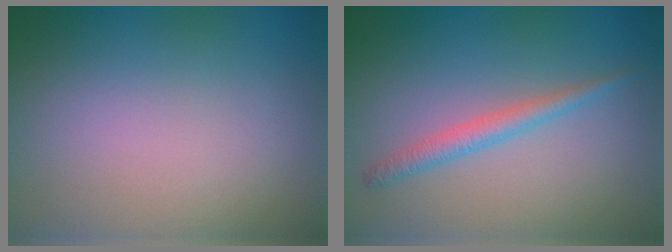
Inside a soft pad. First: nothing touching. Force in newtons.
{"total": 1.8, "press": 1.8, "slide": 0.1}